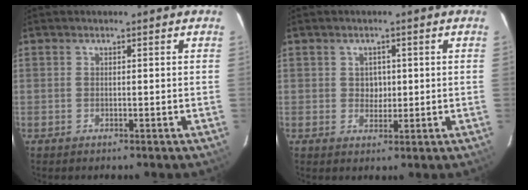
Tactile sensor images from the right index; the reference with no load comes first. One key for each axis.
{"total": 2.6, "fx": 0.3, "fy": 2.4, "fz": 0.8, "tx": -0.011, "ty": 0.006, "tz": 0.006}